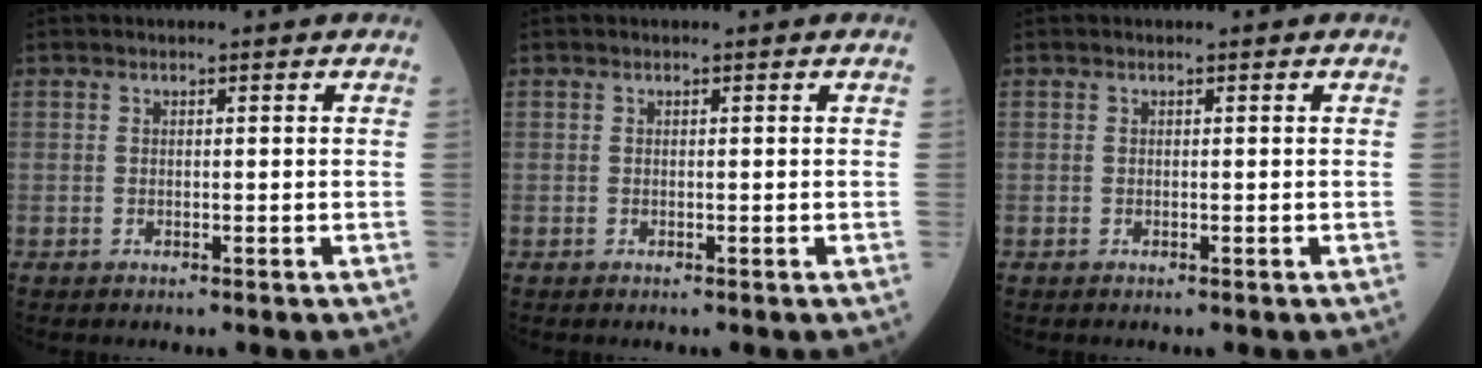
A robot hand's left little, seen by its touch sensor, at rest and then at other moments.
{"total": 0.0}
{"total": 0.0}